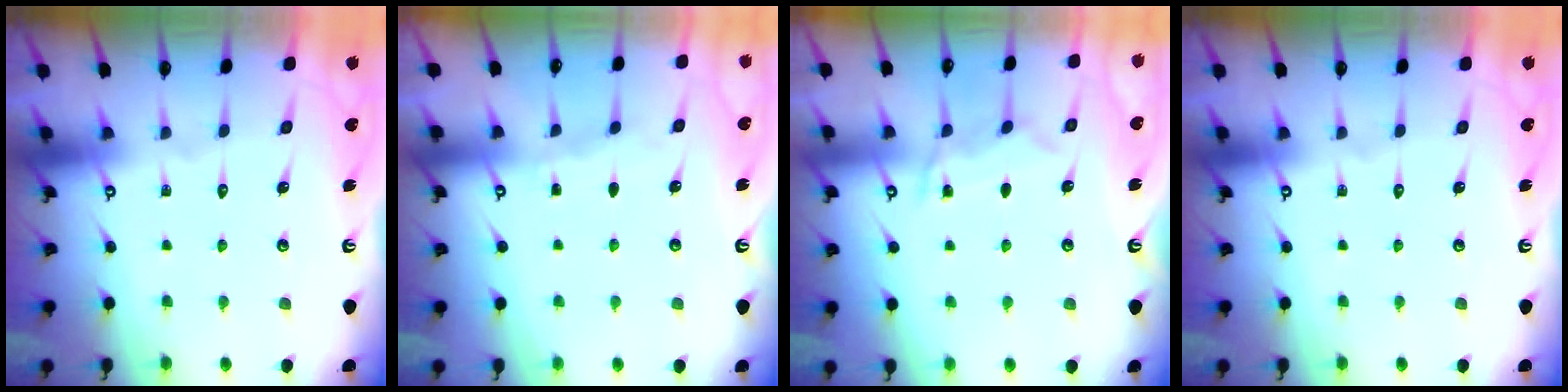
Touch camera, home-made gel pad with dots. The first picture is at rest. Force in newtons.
{"total": 3.6, "press": 3.6, "slide": 0.5}
{"total": 7.4, "press": 7.4, "slide": 0.7}
{"total": 0.0}